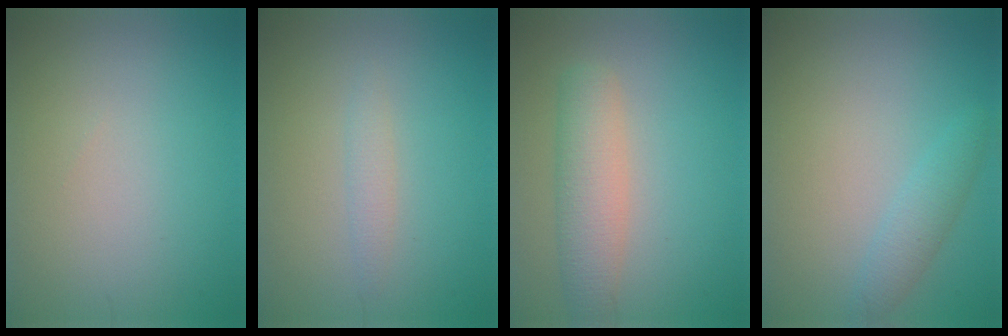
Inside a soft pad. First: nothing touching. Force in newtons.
{"total": 1.2, "press": 1.2, "slide": 0.0}
{"total": 3.2, "press": 3.2, "slide": 0.3}
{"total": 1.9, "press": 1.9, "slide": 0.1}